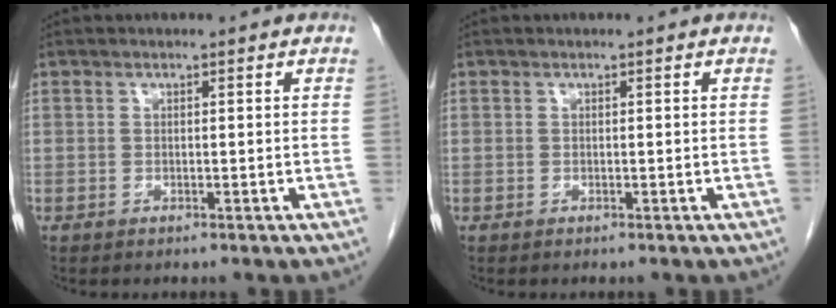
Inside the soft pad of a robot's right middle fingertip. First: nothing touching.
{"total": 0.0}